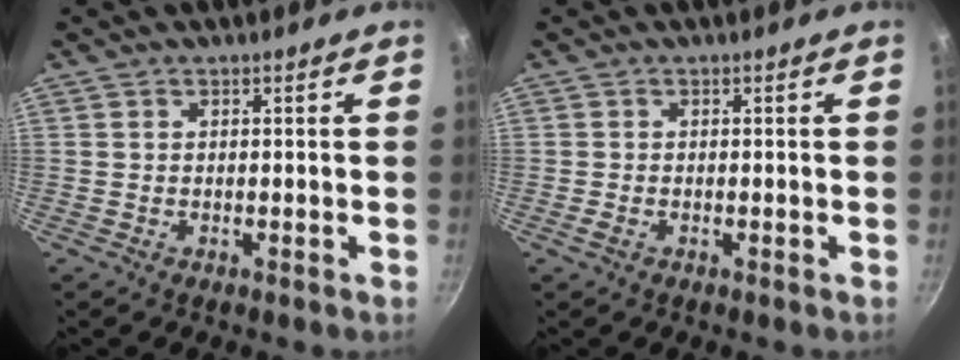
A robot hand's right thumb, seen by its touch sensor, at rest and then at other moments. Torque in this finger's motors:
{"motor_torque": [-0.01, -0.36, -0.26, 0.26, 0.00]}